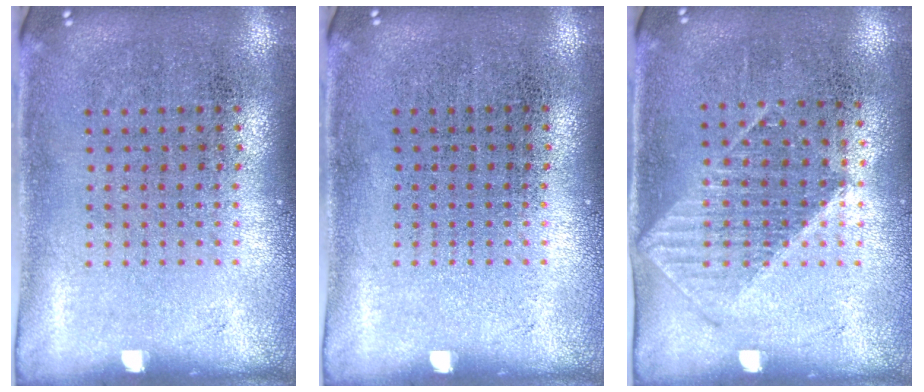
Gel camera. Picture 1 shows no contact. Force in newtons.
{"total": 0.0}
{"total": 0.9, "press": 0.8, "slide": 0.4}